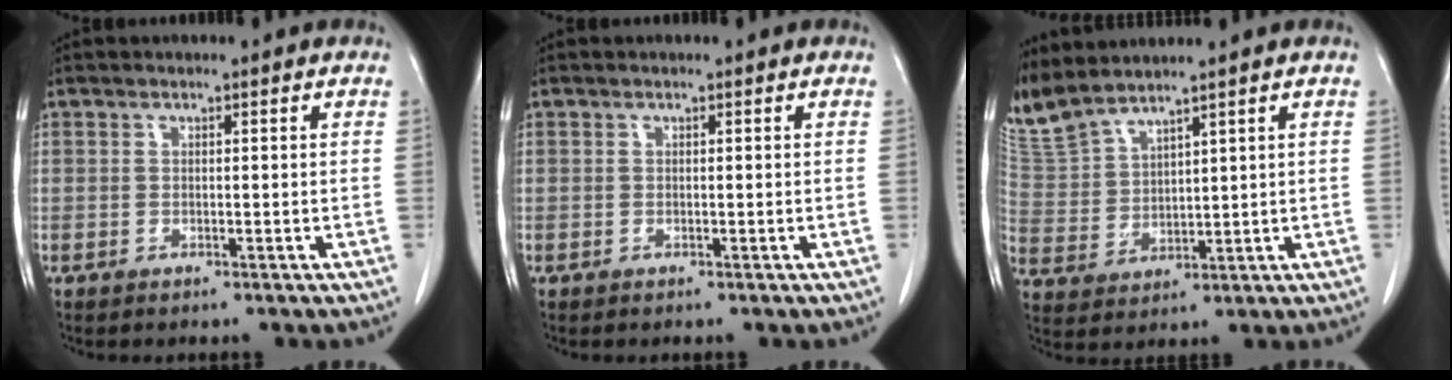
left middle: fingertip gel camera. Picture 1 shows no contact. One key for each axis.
{"total": 0.0}
{"total": 6.6, "fx": 6.5, "fy": 0.2, "fz": 1.5, "tx": -0.059, "ty": 0.008, "tz": 0.151}